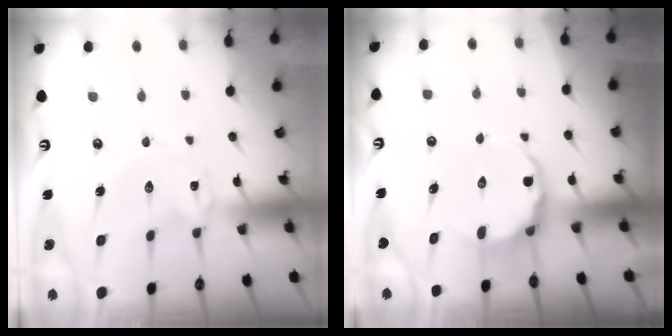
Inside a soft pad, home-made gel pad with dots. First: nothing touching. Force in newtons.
{"total": 5.9, "press": 5.6, "slide": 1.8}